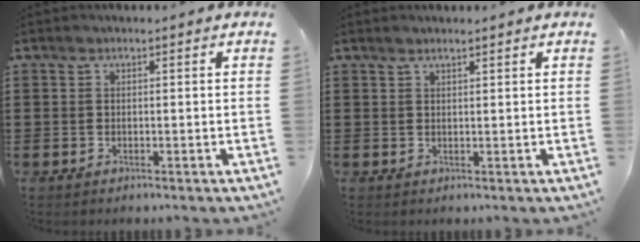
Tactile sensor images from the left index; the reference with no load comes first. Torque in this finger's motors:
{"motor_torque": [0.23, 0.28, -0.02, 0.01]}